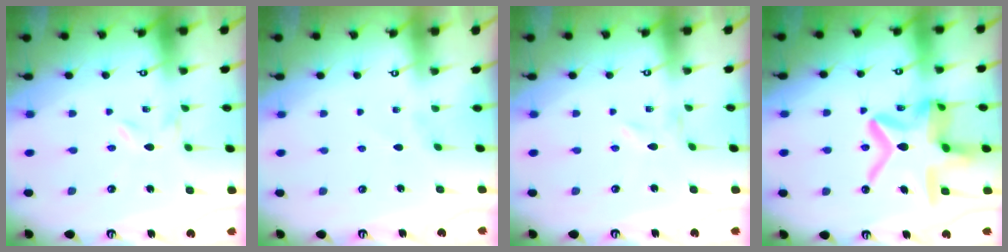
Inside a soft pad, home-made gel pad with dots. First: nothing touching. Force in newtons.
{"total": 0.7, "press": 0.6, "slide": 0.4}
{"total": 0.0}
{"total": 20.9, "press": 20.8, "slide": 1.8}